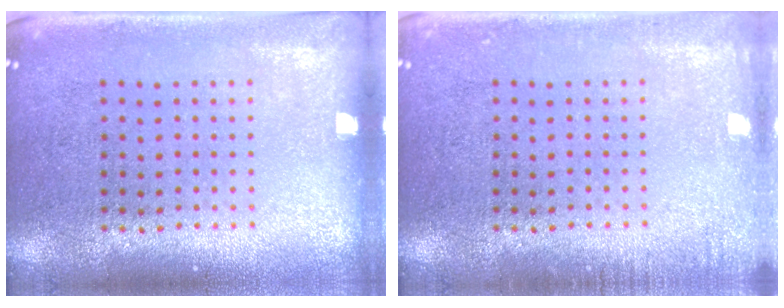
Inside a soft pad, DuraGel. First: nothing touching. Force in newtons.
{"total": 1.3, "press": 1.2, "slide": 0.2}